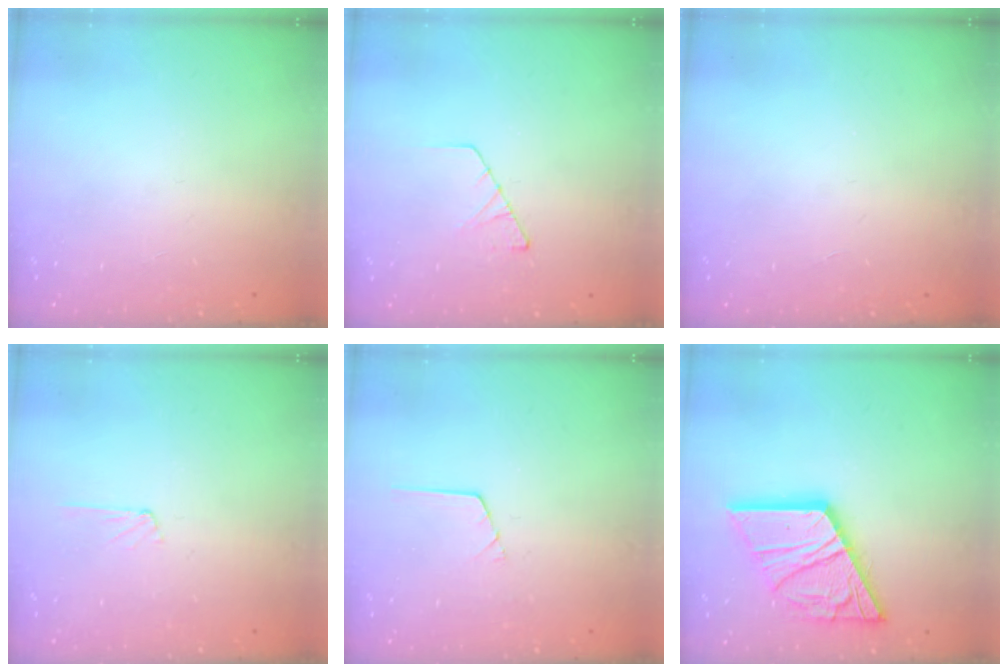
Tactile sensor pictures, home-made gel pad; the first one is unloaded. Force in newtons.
{"total": 4.1, "press": 4.1, "slide": 0.5}
{"total": 0.0}
{"total": 3.0, "press": 3.0, "slide": 0.3}
{"total": 0.5, "press": 0.5, "slide": 0.2}
{"total": 21.8, "press": 21.7, "slide": 2.4}